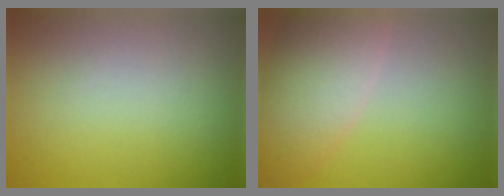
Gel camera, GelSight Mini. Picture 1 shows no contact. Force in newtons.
{"total": 7.0, "press": 7.0, "slide": 0.6}